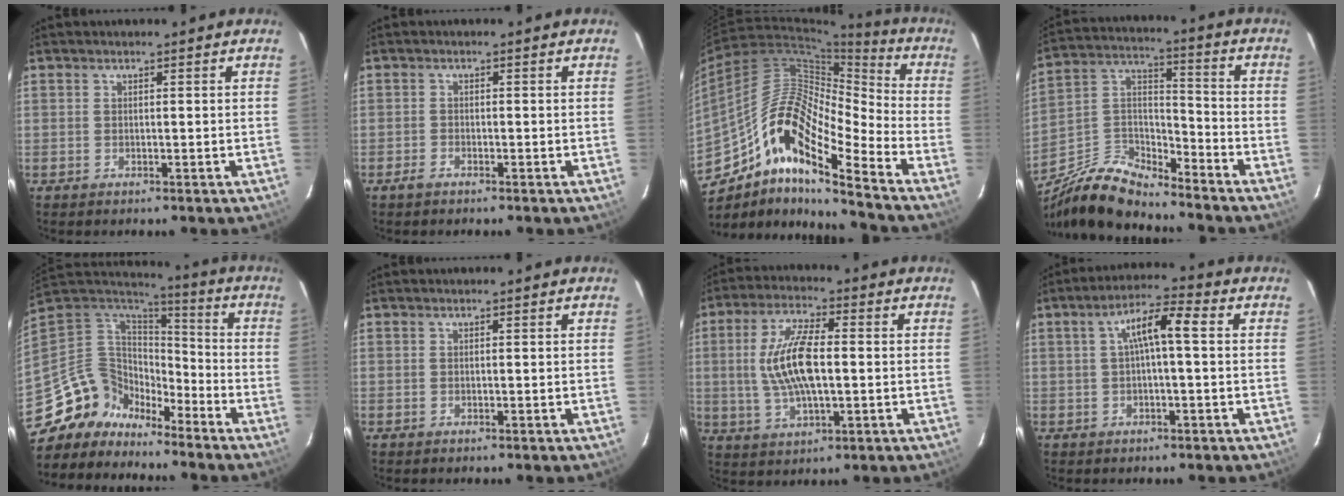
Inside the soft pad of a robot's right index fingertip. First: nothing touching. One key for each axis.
{"total": 1.4, "fx": -1.2, "fy": 0.5, "fz": 0.5, "tx": -0.014, "ty": 0.000, "tz": -0.024}
{"total": 18.2, "fx": -10.0, "fy": 4.5, "fz": 14.6, "tx": -0.244, "ty": -0.006, "tz": -0.200}
{"total": 14.6, "fx": -12.1, "fy": 4.0, "fz": 7.0, "tx": -0.154, "ty": 0.012, "tz": -0.238}
{"total": 12.2, "fx": -10.4, "fy": 6.2, "fz": 1.2, "tx": -0.042, "ty": 0.038, "tz": -0.201}
{"total": 0.0}
{"total": 11.6, "fx": 0.0, "fy": 4.3, "fz": 10.8, "tx": -0.218, "ty": 0.006, "tz": 0.003}
{"total": 6.6, "fx": 0.7, "fy": 1.2, "fz": 6.4, "tx": -0.119, "ty": 0.021, "tz": 0.014}